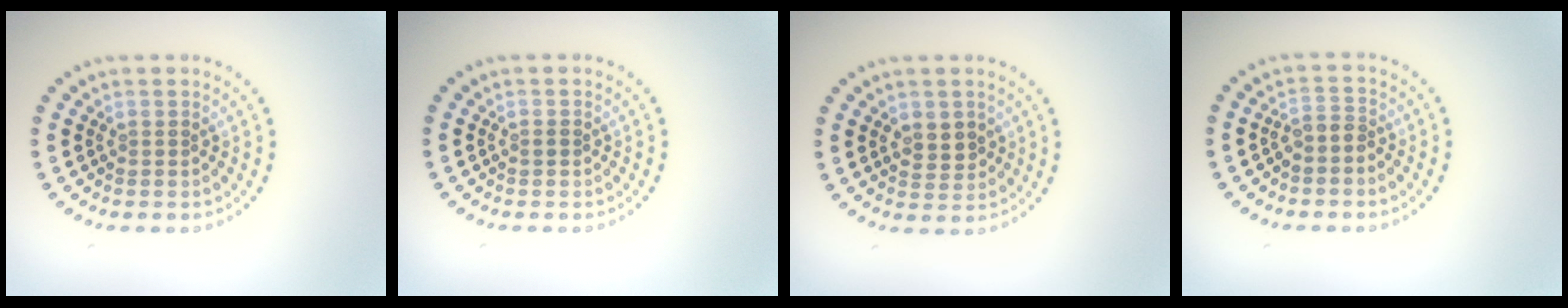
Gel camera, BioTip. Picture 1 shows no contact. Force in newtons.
{"total": 0.5, "press": 0.5, "slide": 0.1}
{"total": 2.3, "press": 2.2, "slide": 0.6}
{"total": 1.8, "press": 1.5, "slide": 1.1}